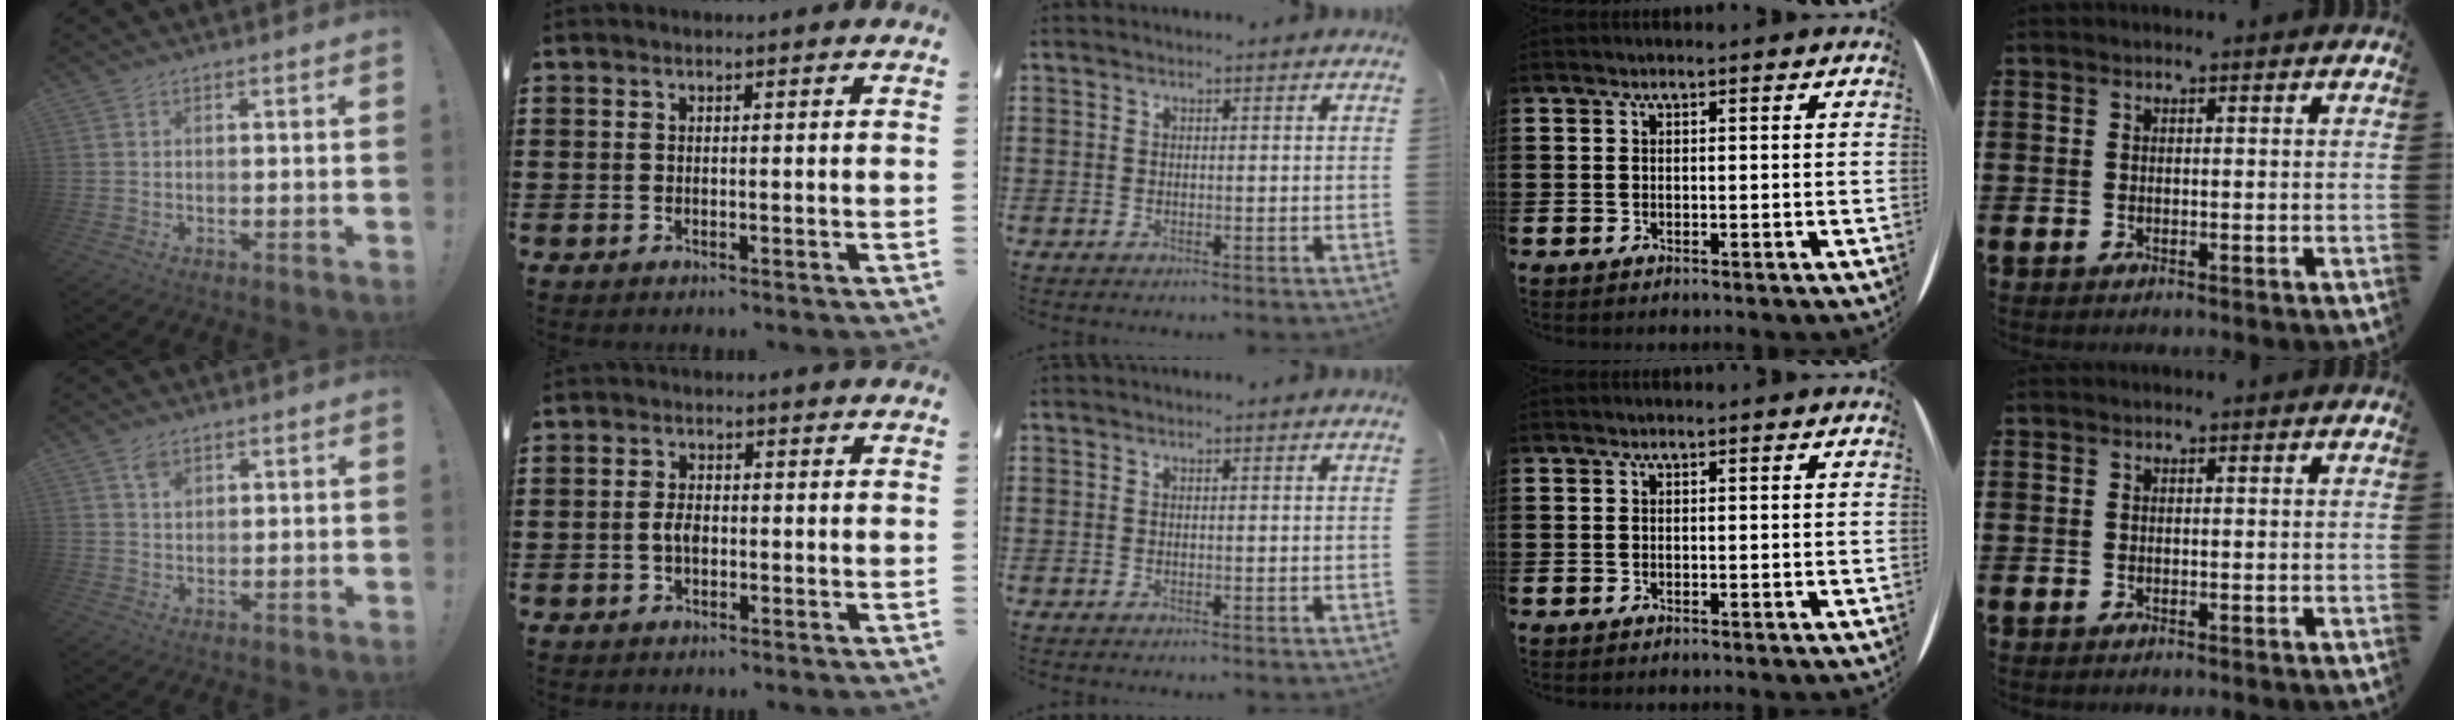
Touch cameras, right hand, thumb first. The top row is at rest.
{"thumb": {"total": 2.9, "force": [1.8, 1.8, 1.3], "torque": [-0.019, -0.005, 0.033]}, "index": {"total": 2.2, "force": [-0.5, 1.2, 1.8], "torque": [-0.044, -0.003, -0.010]}}